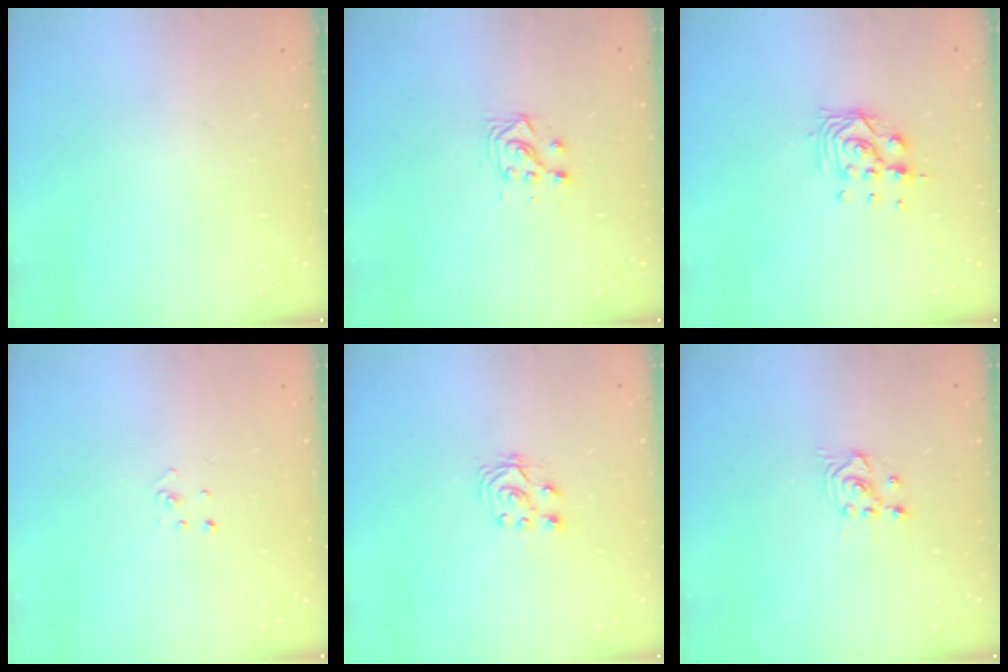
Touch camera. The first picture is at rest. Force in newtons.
{"total": 3.5, "press": 3.4, "slide": 0.9}
{"total": 8.5, "press": 8.5, "slide": 0.8}
{"total": 1.5, "press": 1.5, "slide": 0.1}
{"total": 3.1, "press": 3.0, "slide": 0.7}
{"total": 2.5, "press": 2.5, "slide": 0.3}